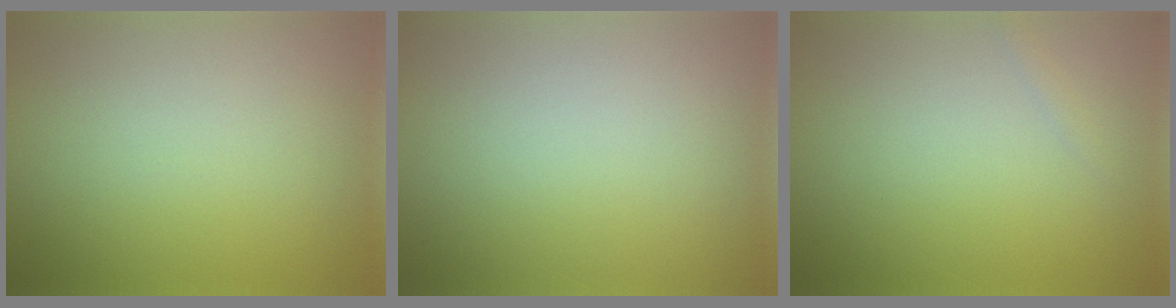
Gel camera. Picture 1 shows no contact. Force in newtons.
{"total": 0.0}
{"total": 0.5, "press": 0.5, "slide": 0.0}